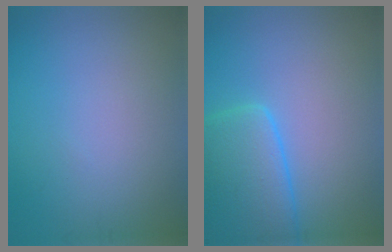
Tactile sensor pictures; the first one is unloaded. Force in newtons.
{"total": 7.1, "press": 7.1, "slide": 0.4}